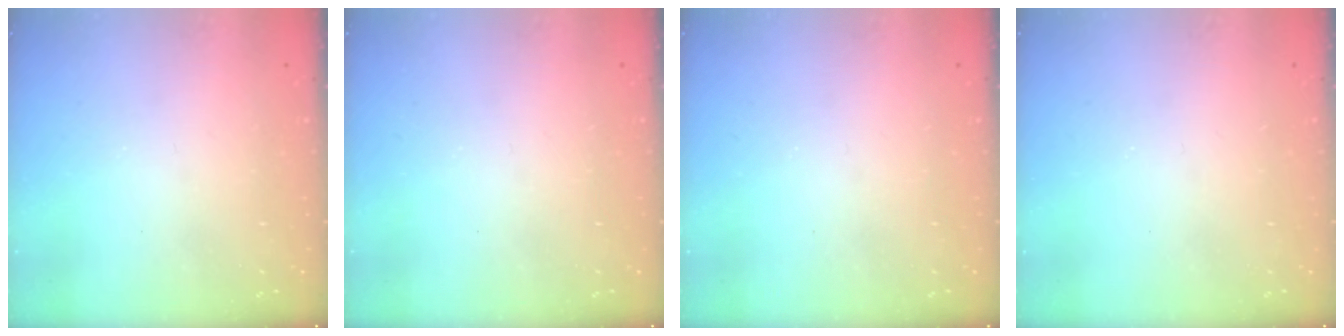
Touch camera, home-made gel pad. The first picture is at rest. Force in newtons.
{"total": 0.0}
{"total": 0.0}
{"total": 0.0}